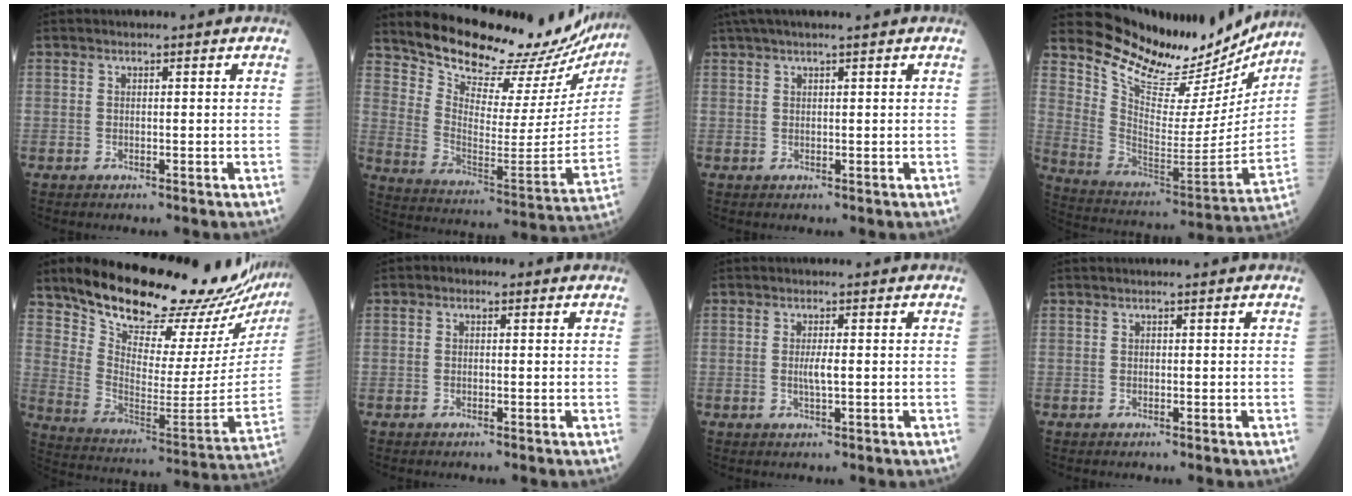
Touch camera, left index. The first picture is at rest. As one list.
[{"total": 24.4, "force": [22.8, 5.5, 6.8], "torque": [-0.110, -0.101, 0.301]}, {"total": 6.2, "force": [4.9, -0.1, 3.7], "torque": [-0.057, 0.033, 0.077]}, {"total": 22.4, "force": [20.5, 5.6, 7.1], "torque": [-0.117, -0.055, 0.302]}, {"total": 25.0, "force": [22.5, 2.4, 10.6], "torque": [-0.176, -0.114, 0.320]}, {"total": 1.1, "force": [0.1, 0.9, 0.6], "torque": [-0.010, 0.004, -0.008]}, {"total": 2.0, "force": [-0.3, 0.0, 2.0], "torque": [-0.040, -0.006, -0.006]}, {"total": 0.0}]